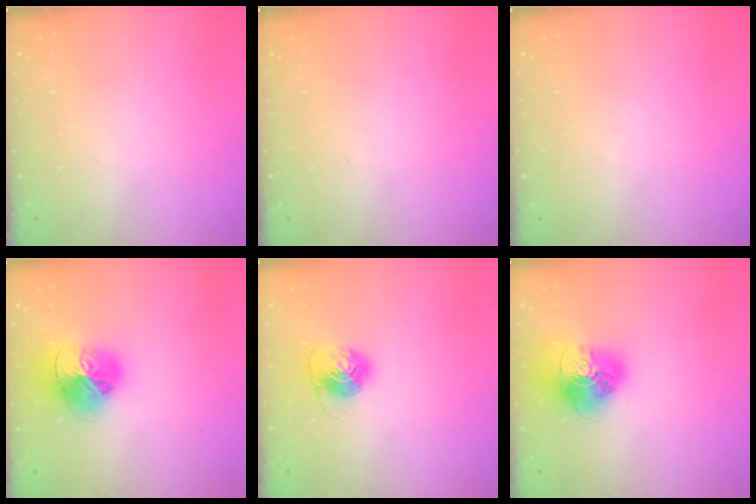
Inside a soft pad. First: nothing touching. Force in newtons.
{"total": 0.0}
{"total": 0.0}
{"total": 18.2, "press": 18.1, "slide": 2.0}
{"total": 7.1, "press": 7.1, "slide": 0.5}
{"total": 17.7, "press": 17.6, "slide": 1.8}